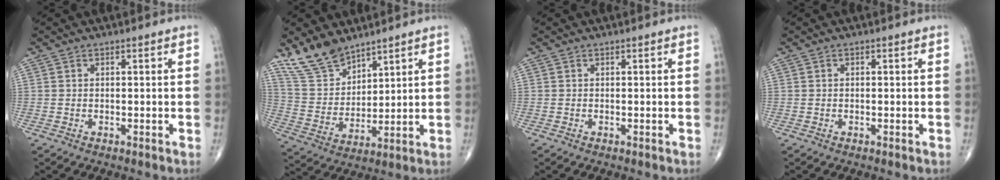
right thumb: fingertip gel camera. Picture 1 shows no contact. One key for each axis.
{"total": 10.9, "fx": 8.9, "fy": 4.8, "fz": 4.0, "tx": -0.068, "ty": -0.044, "tz": 0.188}
{"total": 0.0}
{"total": 0.0}